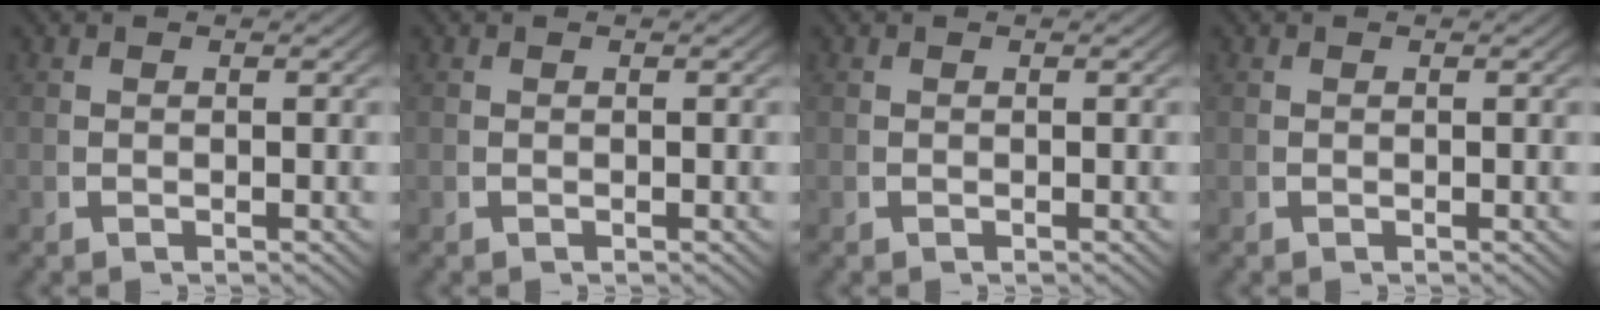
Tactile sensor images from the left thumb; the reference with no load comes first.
{"total": 0.0}
{"total": 0.0}
{"total": 0.0}